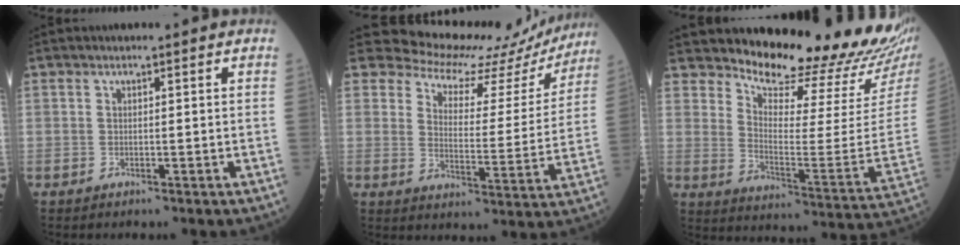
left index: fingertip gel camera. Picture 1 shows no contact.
{"total": 16.8, "force": [15.4, 6.1, 3.1], "torque": [-0.027, -0.027, 0.172]}
{"total": 19.3, "force": [18.0, 0.4, 6.9], "torque": [-0.119, -0.120, 0.237]}